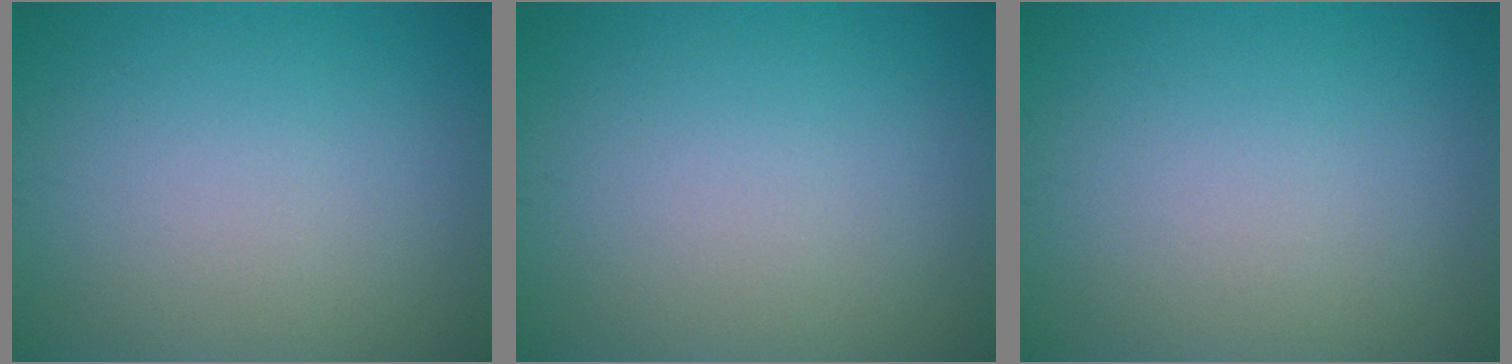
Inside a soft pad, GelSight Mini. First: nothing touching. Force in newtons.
{"total": 0.0}
{"total": 0.0}